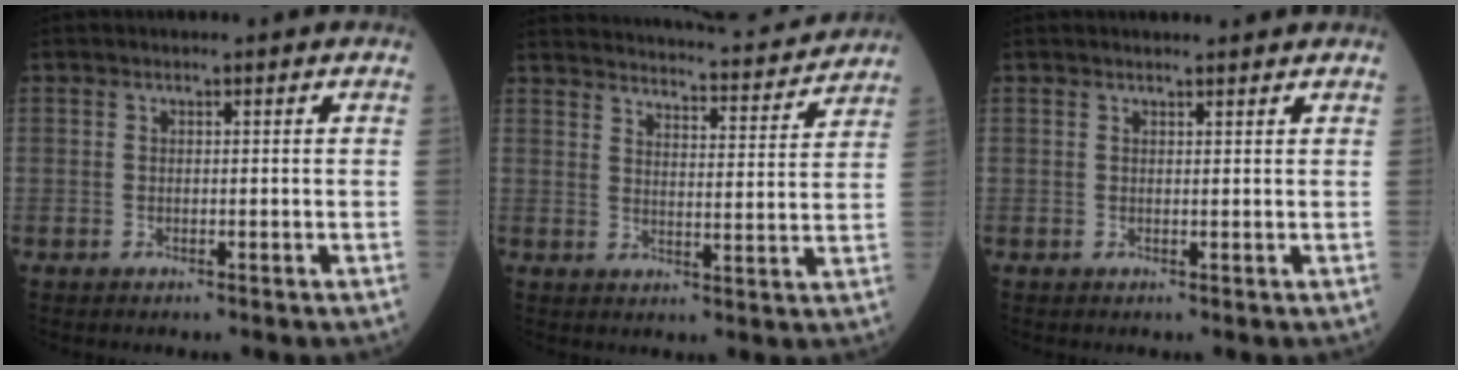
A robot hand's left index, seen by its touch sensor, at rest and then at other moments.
{"total": 20.7, "force": [19.9, 1.9, 5.1], "torque": [-0.075, -0.019, 0.256]}
{"total": 2.3, "force": [2.2, 0.5, 0.5], "torque": [-0.010, 0.011, 0.026]}